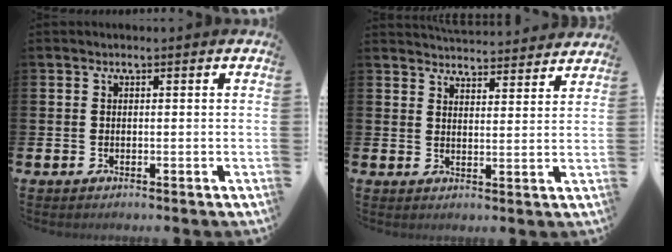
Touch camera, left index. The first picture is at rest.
{"total": 4.5, "force": [4.4, 0.3, -0.1], "torque": [-0.009, -0.030, 0.080]}